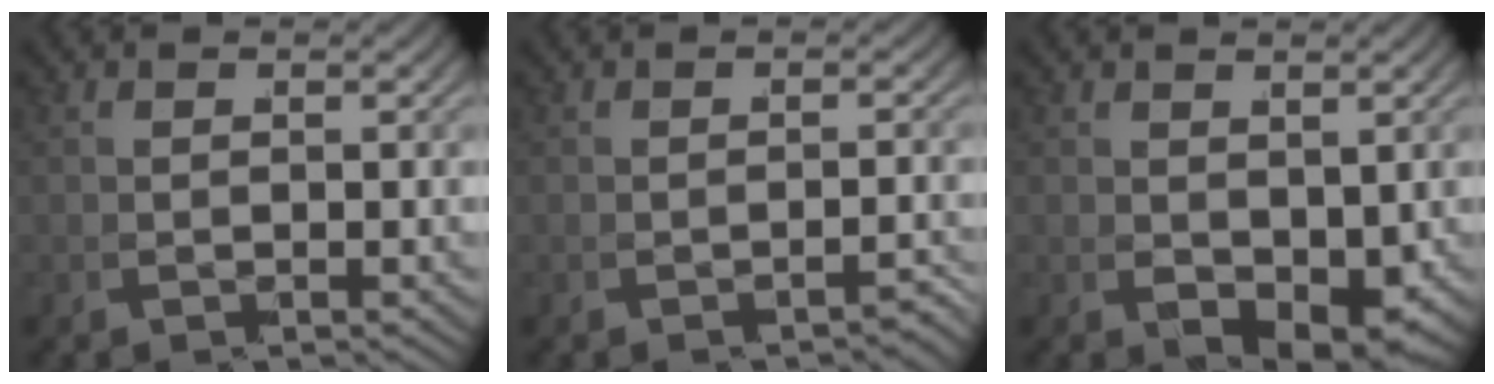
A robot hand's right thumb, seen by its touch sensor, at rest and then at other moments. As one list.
[{"total": 1.8, "force": [-1.8, -0.4, -0.2], "torque": [-0.019, -0.009, -0.023]}, {"total": 2.3, "force": [0.0, 1.2, 2.0], "torque": [-0.042, -0.015, 0.011]}]